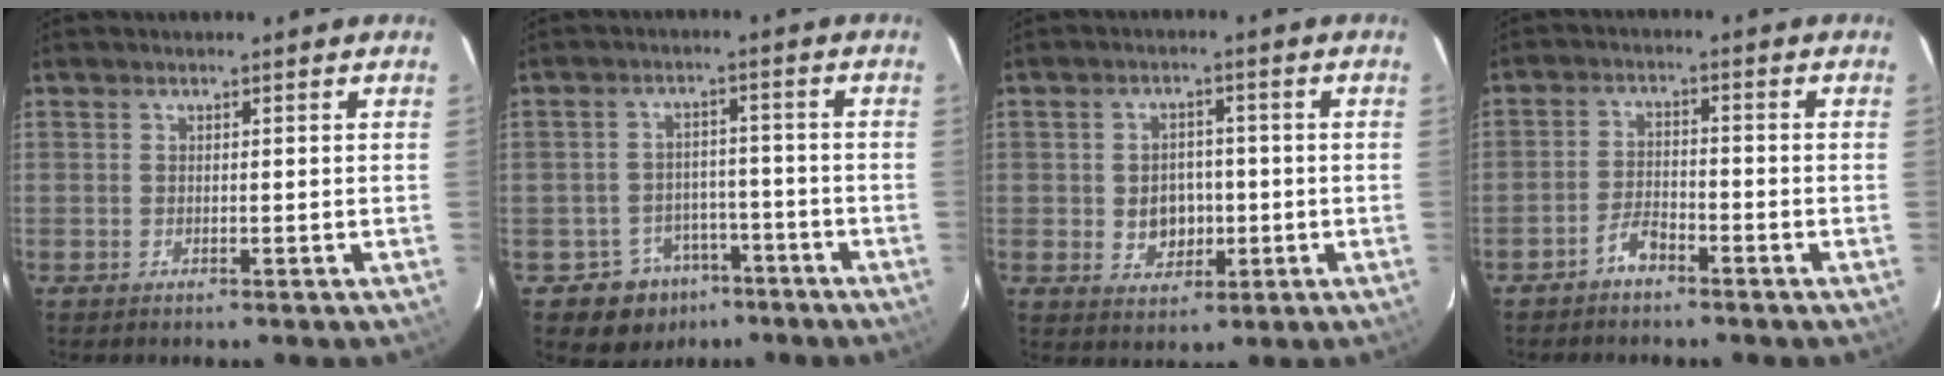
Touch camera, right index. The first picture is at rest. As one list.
[{"total": 7.7, "force": [-4.8, 6.0, 0.7], "torque": [-0.022, 0.032, -0.058]}, {"total": 5.8, "force": [-0.7, 4.9, 2.9], "torque": [-0.061, 0.007, 0.003]}, {"total": 3.6, "force": [-2.9, 1.2, 1.7], "torque": [-0.047, 0.010, -0.057]}]